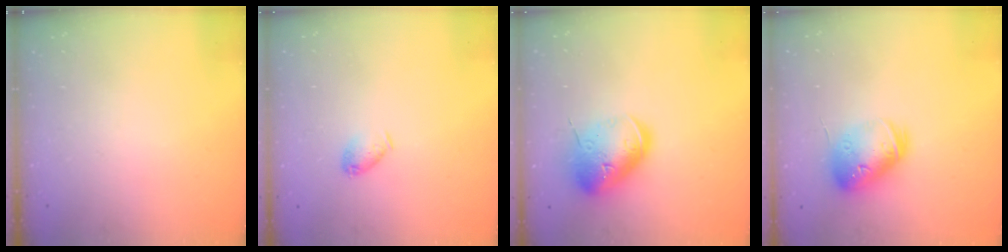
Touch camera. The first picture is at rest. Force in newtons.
{"total": 5.8, "press": 5.8, "slide": 0.7}
{"total": 17.0, "press": 16.8, "slide": 2.7}
{"total": 16.6, "press": 16.5, "slide": 2.3}